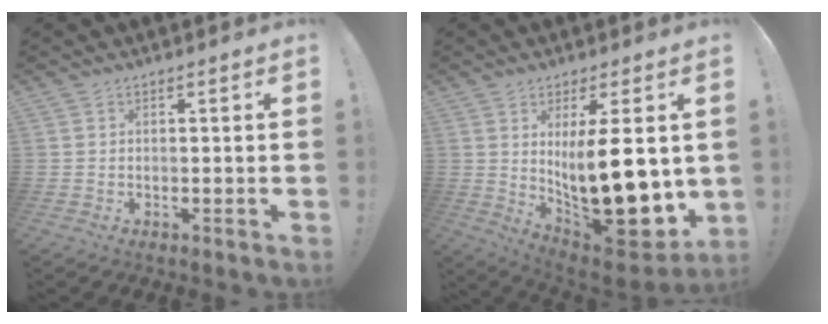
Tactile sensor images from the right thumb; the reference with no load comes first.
{"total": 20.3, "force": [2.0, 6.7, 19.1], "torque": [-0.295, -0.048, 0.042]}